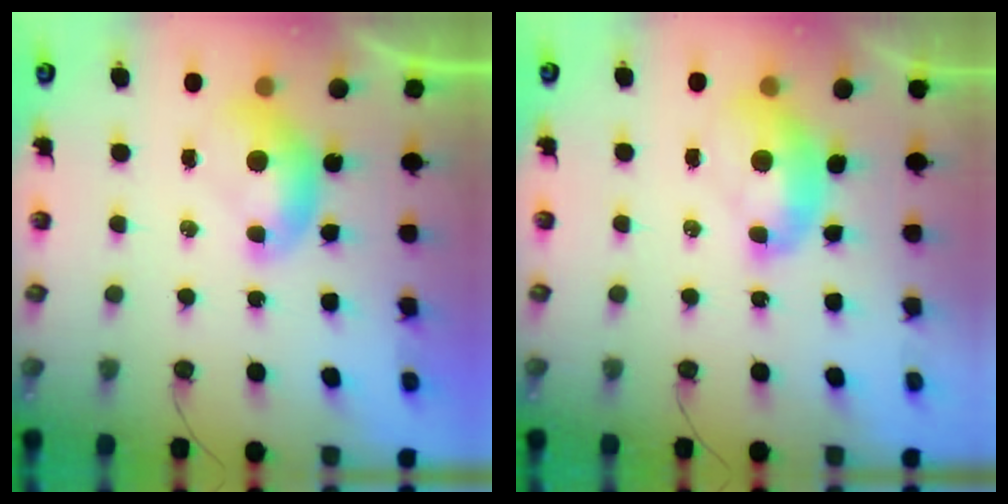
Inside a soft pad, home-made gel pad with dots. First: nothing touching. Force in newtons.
{"total": 2.1, "press": 2.0, "slide": 0.7}